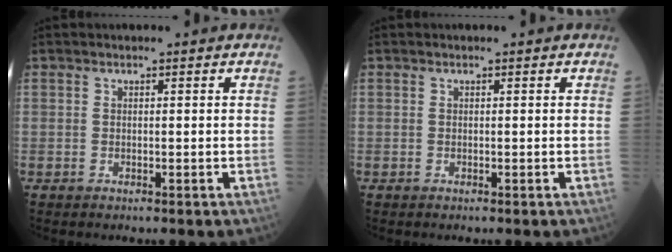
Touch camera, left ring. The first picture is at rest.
{"total": 0.0}